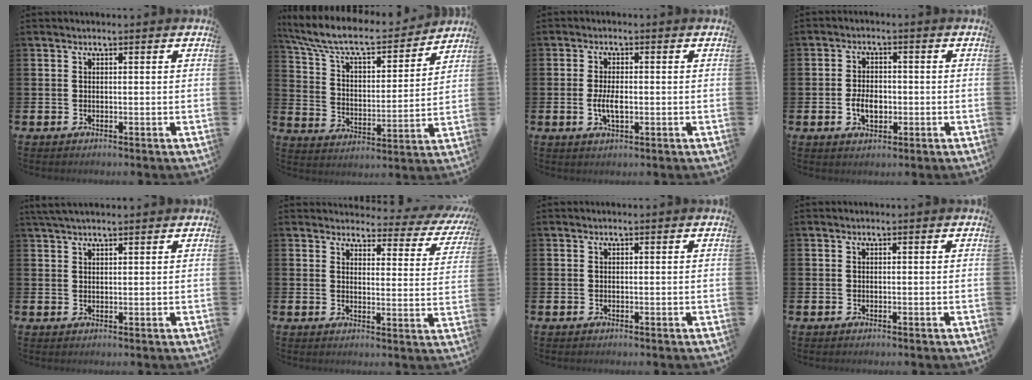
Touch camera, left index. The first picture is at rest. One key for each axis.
{"total": 8.8, "fx": 7.9, "fy": 2.4, "fz": 3.1, "tx": -0.101, "ty": -0.051, "tz": 0.134}
{"total": 3.5, "fx": -0.5, "fy": 1.5, "fz": 3.1, "tx": -0.051, "ty": -0.005, "tz": -0.014}
{"total": 3.6, "fx": -0.8, "fy": 2.4, "fz": 2.6, "tx": -0.030, "ty": -0.004, "tz": -0.021}
{"total": 2.8, "fx": 2.4, "fy": 0.6, "fz": 1.2, "tx": -0.024, "ty": -0.001, "tz": 0.043}
{"total": 2.7, "fx": 2.4, "fy": 1.2, "fz": 0.6, "tx": -0.013, "ty": -0.029, "tz": 0.031}
{"total": 0.0}
{"total": 0.0}